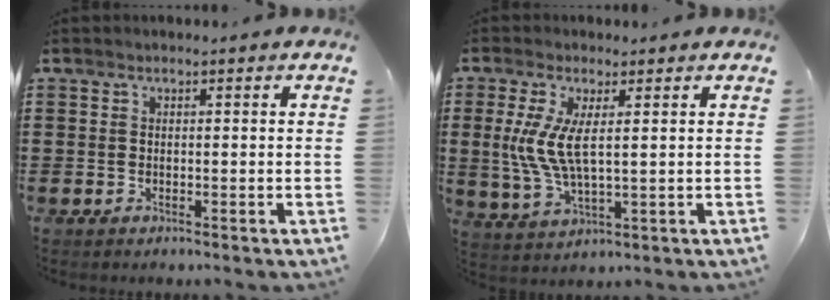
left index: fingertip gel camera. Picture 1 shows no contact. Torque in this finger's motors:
{"motor_torque": [1.13, 1.01, 0.62, 0.16]}